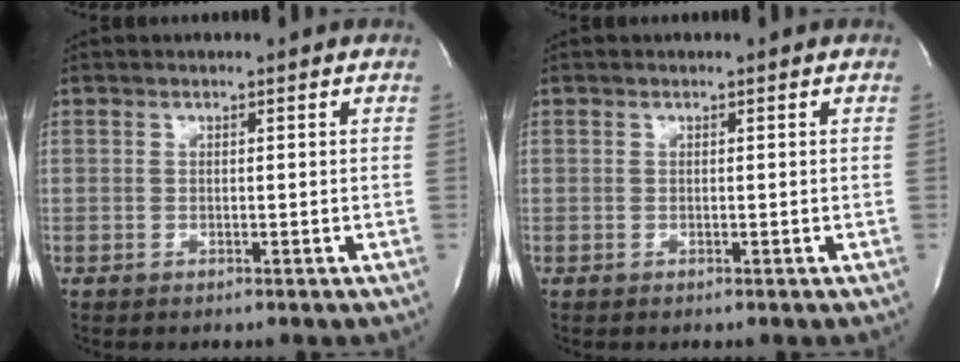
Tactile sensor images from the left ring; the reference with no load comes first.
{"total": 0.0}